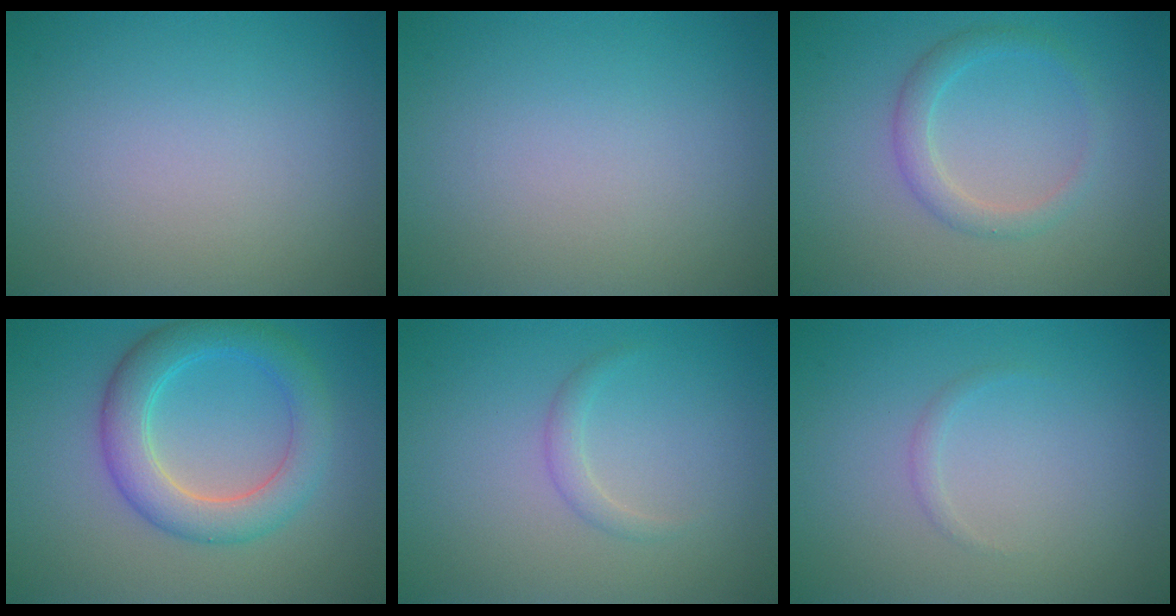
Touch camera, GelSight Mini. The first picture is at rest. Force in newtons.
{"total": 0.0}
{"total": 2.1, "press": 2.1, "slide": 0.0}
{"total": 5.3, "press": 5.3, "slide": 0.1}
{"total": 1.2, "press": 1.1, "slide": 0.1}
{"total": 0.6, "press": 0.6, "slide": 0.1}